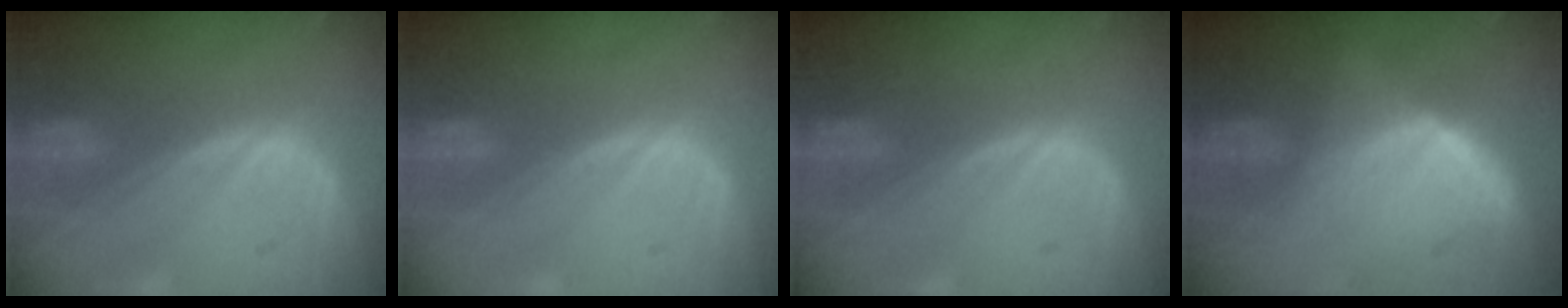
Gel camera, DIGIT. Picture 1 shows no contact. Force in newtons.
{"total": 0.0}
{"total": 0.0}
{"total": 5.8, "press": 5.6, "slide": 1.8}